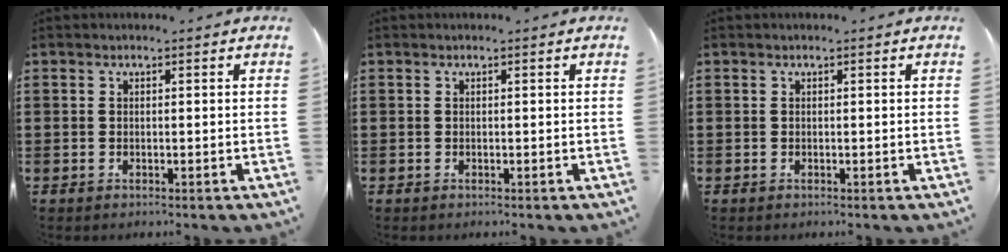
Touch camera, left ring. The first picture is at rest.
{"total": 0.0}
{"total": 0.0}